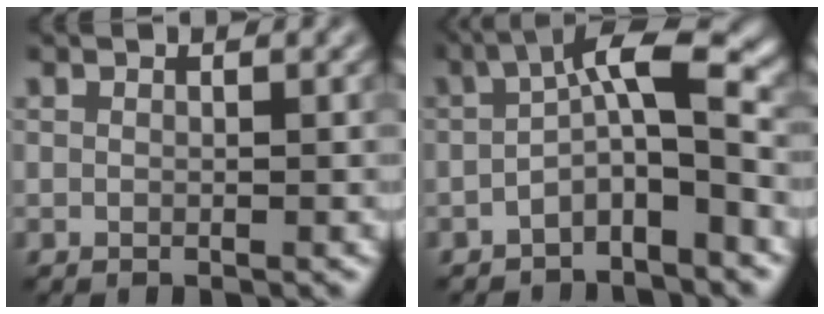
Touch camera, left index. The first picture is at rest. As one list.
[{"total": 4.8, "force": [-1.5, 1.2, 4.4], "torque": [-0.077, 0.018, -0.035]}]